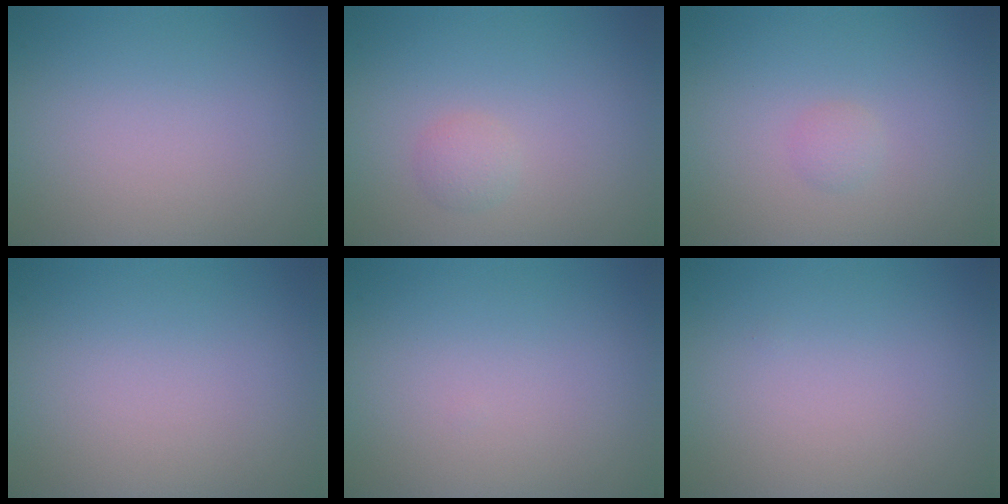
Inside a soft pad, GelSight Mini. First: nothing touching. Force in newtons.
{"total": 1.2, "press": 1.2, "slide": 0.1}
{"total": 0.9, "press": 0.8, "slide": 0.1}
{"total": 0.0}
{"total": 0.0}
{"total": 0.0}